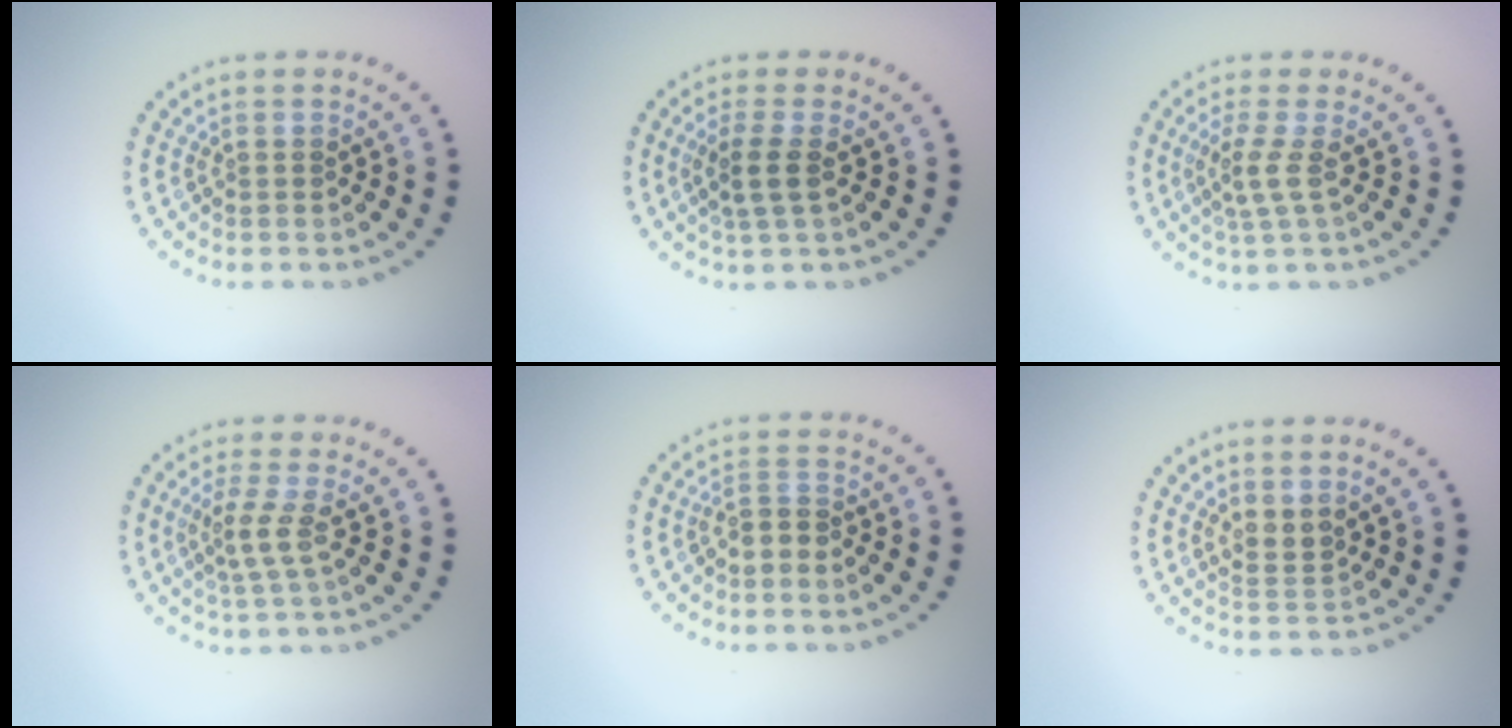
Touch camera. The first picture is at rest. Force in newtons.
{"total": 2.2, "press": 1.9, "slide": 1.2}
{"total": 2.2, "press": 1.5, "slide": 1.6}
{"total": 2.2, "press": 1.5, "slide": 1.6}
{"total": 1.8, "press": 1.2, "slide": 1.2}
{"total": 1.7, "press": 1.2, "slide": 1.1}